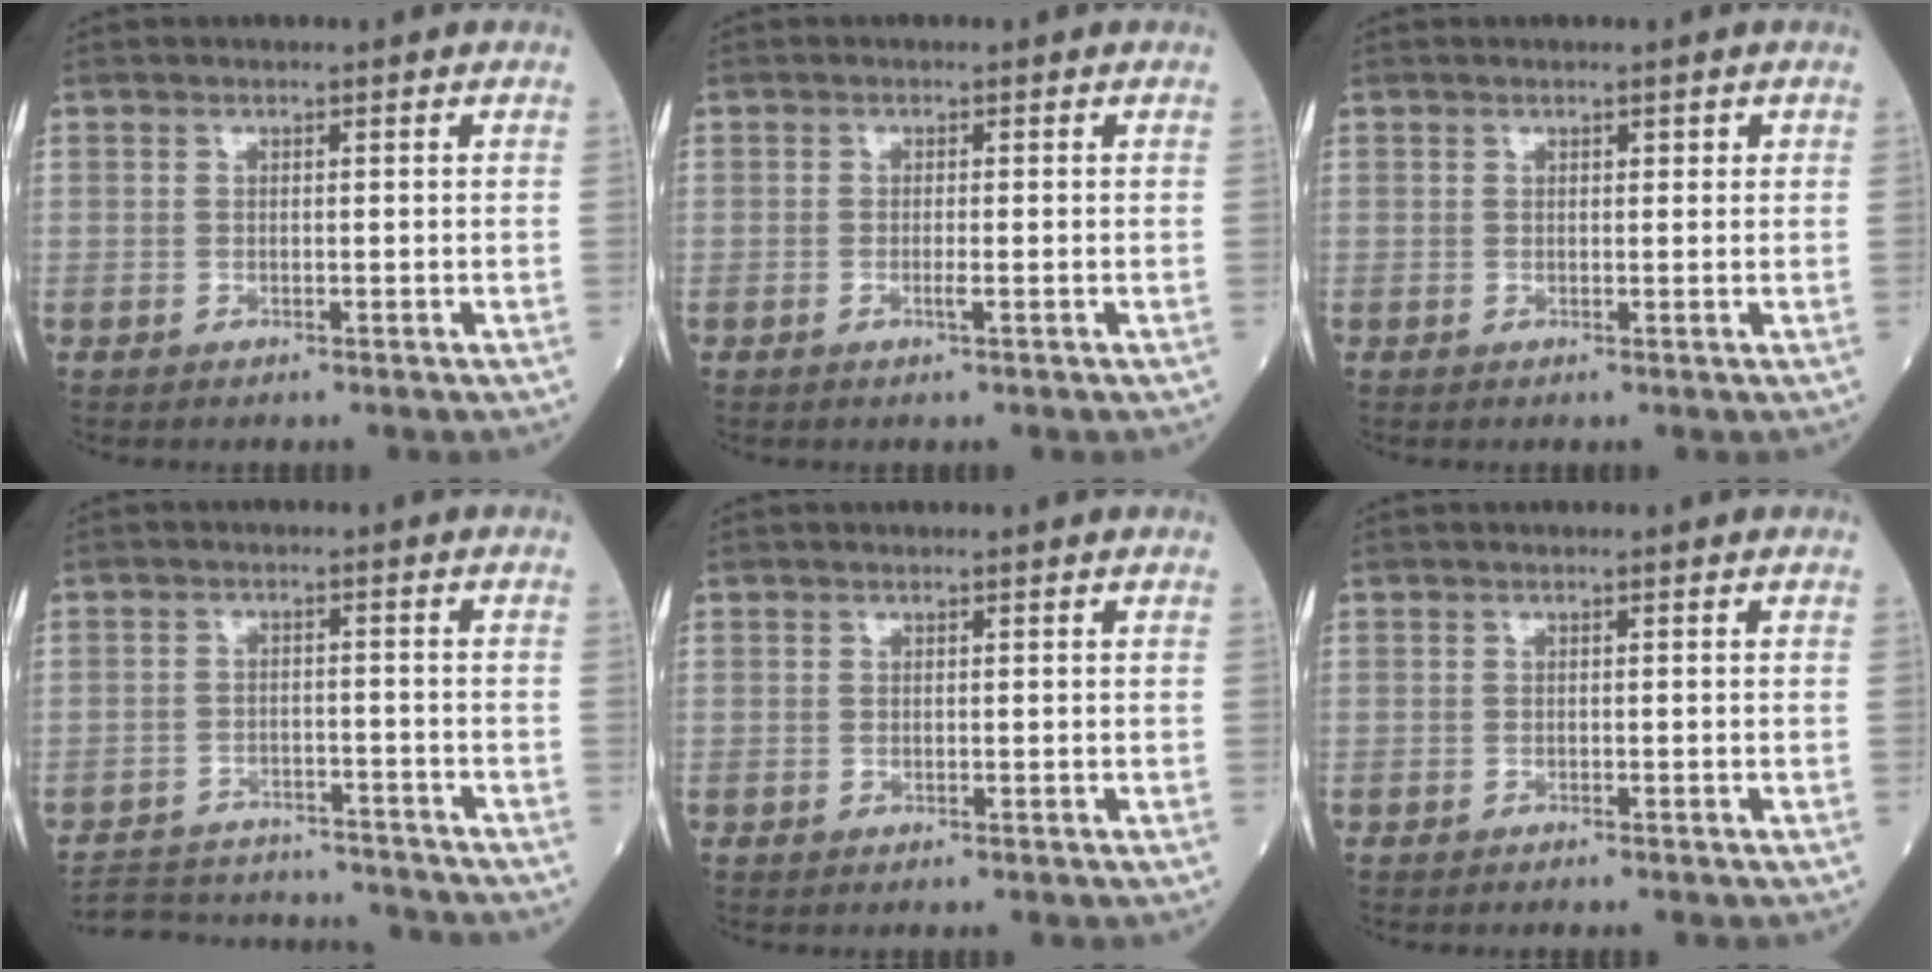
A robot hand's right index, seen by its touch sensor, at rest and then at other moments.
{"total": 2.4, "force": [-0.8, 0.5, 2.2], "torque": [-0.040, -0.001, -0.011]}
{"total": 1.0, "force": [0.5, 0.5, 0.7], "torque": [-0.005, 0.003, 0.006]}
{"total": 14.9, "force": [-14.2, 3.0, 3.4], "torque": [-0.064, 0.009, -0.200]}
{"total": 0.0}
{"total": 0.8, "force": [-0.7, 0.1, 0.3], "torque": [-0.006, -0.001, -0.011]}